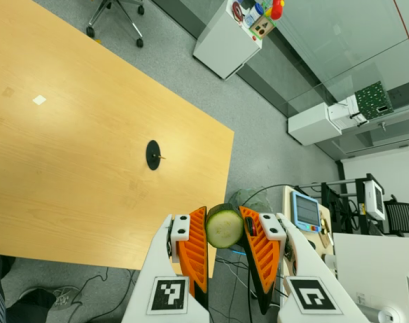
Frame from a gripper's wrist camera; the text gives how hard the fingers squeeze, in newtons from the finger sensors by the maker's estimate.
{"total": 8.0, "left": 7.8, "right": 8.1}